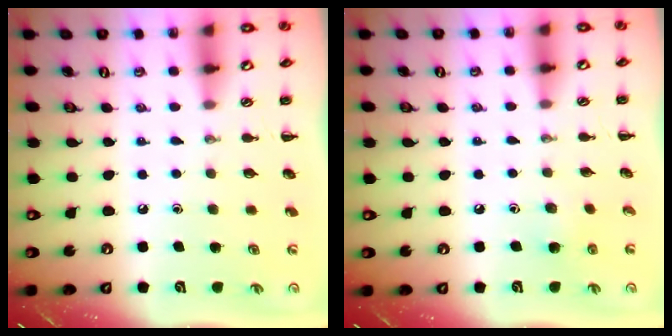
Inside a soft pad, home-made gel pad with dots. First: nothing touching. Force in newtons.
{"total": 4.1, "press": 3.9, "slide": 1.4}